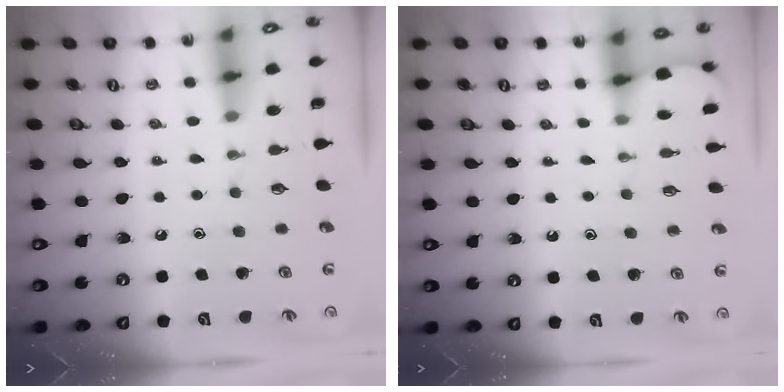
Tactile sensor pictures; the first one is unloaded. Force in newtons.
{"total": 1.8, "press": 1.8, "slide": 0.2}